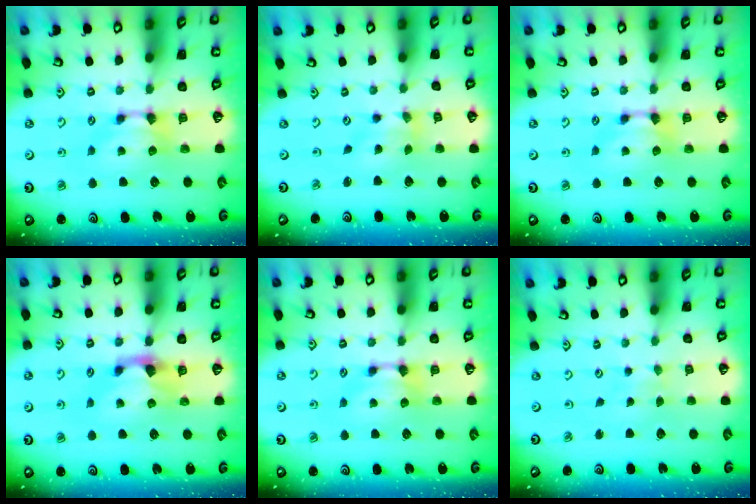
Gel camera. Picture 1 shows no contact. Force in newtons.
{"total": 1.7, "press": 1.0, "slide": 1.3}
{"total": 0.0}
{"total": 1.2, "press": 0.9, "slide": 0.9}
{"total": 0.0}
{"total": 3.7, "press": 3.7, "slide": 0.2}